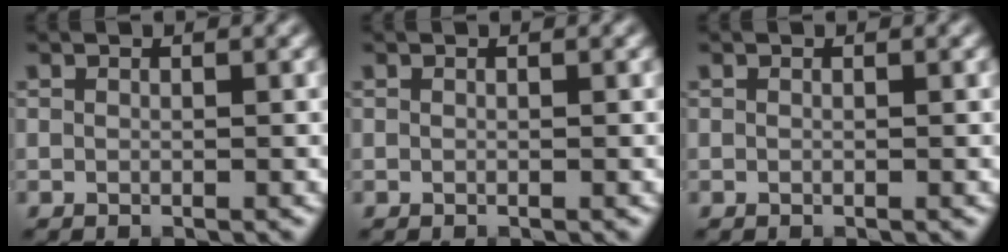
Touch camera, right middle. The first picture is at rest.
{"total": 0.0}
{"total": 0.0}